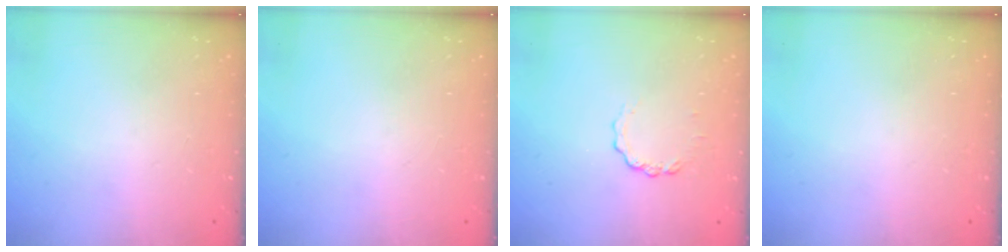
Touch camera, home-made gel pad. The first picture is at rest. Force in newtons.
{"total": 0.0}
{"total": 2.8, "press": 2.8, "slide": 0.3}
{"total": 0.0}